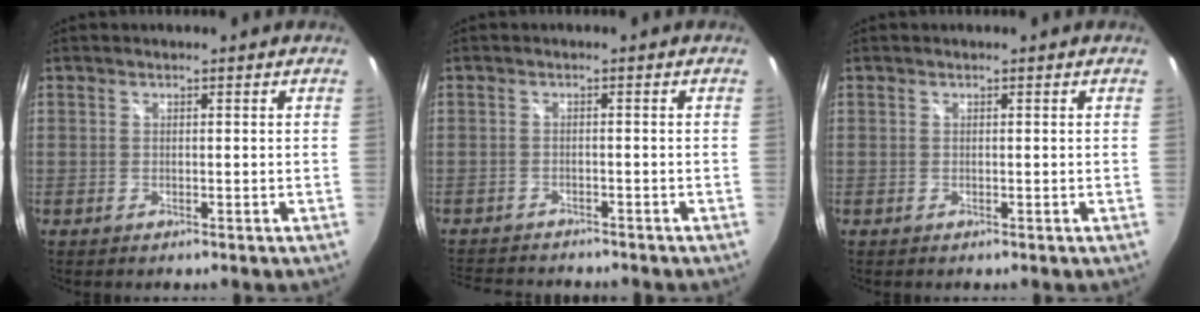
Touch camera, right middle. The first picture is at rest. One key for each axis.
{"total": 7.9, "fx": -7.3, "fy": 2.0, "fz": 2.2, "tx": -0.062, "ty": -0.009, "tz": -0.115}
{"total": 0.0}